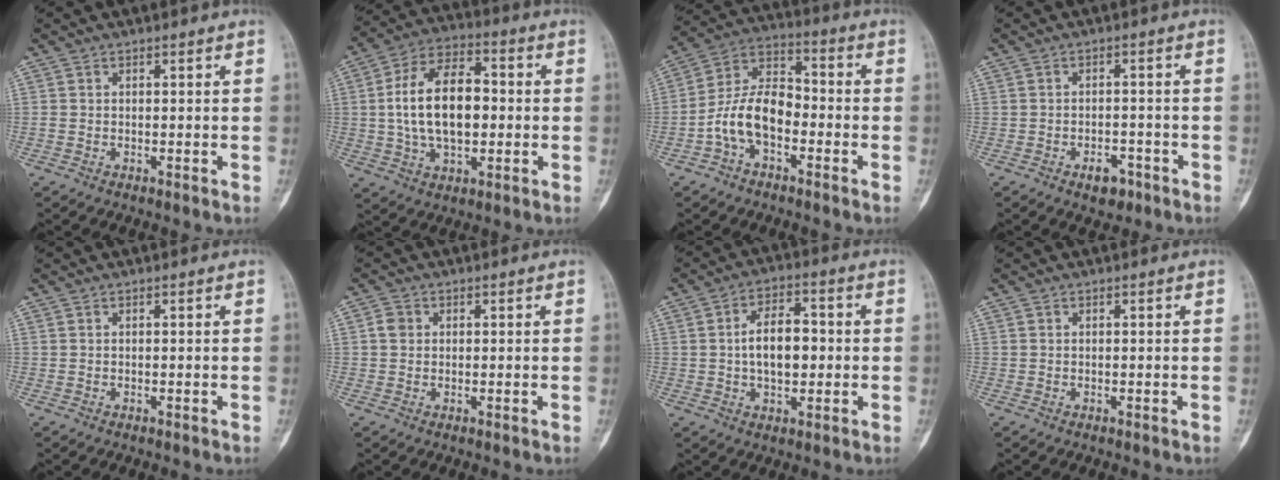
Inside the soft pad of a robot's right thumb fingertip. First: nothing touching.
{"total": 16.5, "force": [0.3, 9.5, 13.5], "torque": [-0.229, 0.024, 0.002]}
{"total": 11.7, "force": [-3.7, 6.9, 8.7], "torque": [-0.150, 0.047, -0.079]}
{"total": 3.9, "force": [-2.3, 2.3, 2.1], "torque": [-0.013, 0.015, -0.031]}
{"total": 0.0}
{"total": 2.3, "force": [0.4, 2.0, 1.0], "torque": [-0.005, 0.004, 0.003]}
{"total": 9.5, "force": [0.1, 5.5, 7.8], "torque": [-0.112, 0.015, 0.000]}
{"total": 0.0}